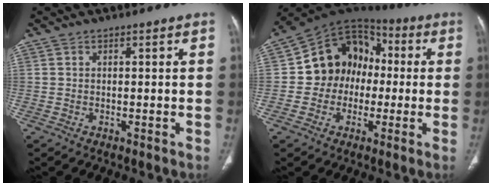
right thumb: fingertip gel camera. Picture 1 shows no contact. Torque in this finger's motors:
{"motor_torque": [0.46, 0.63, 0.20, -0.02, 0.20]}